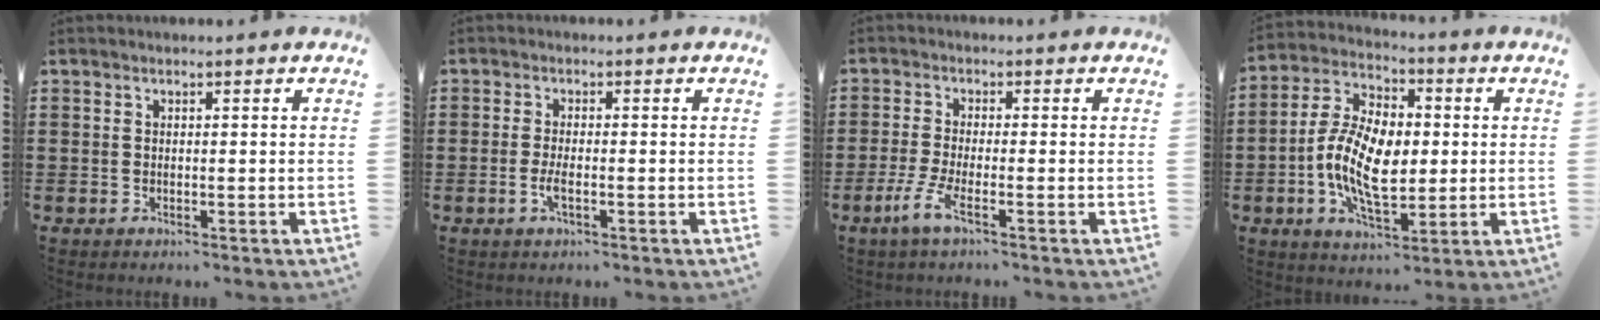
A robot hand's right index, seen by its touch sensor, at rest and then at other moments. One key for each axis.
{"total": 2.5, "fx": -0.9, "fy": 0.5, "fz": 2.3, "tx": -0.055, "ty": -0.007, "tz": -0.020}
{"total": 4.3, "fx": -2.2, "fy": 0.3, "fz": 3.7, "tx": -0.090, "ty": -0.016, "tz": -0.047}
{"total": 11.6, "fx": -1.2, "fy": 6.2, "fz": 9.7, "tx": -0.221, "ty": 0.000, "tz": -0.027}